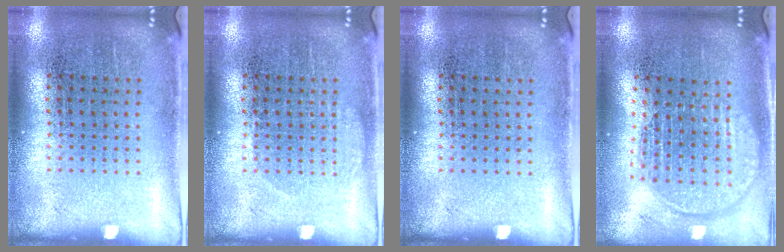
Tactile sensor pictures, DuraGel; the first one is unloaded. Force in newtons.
{"total": 0.9, "press": 0.9, "slide": 0.3}
{"total": 0.0}
{"total": 1.8, "press": 1.5, "slide": 1.0}